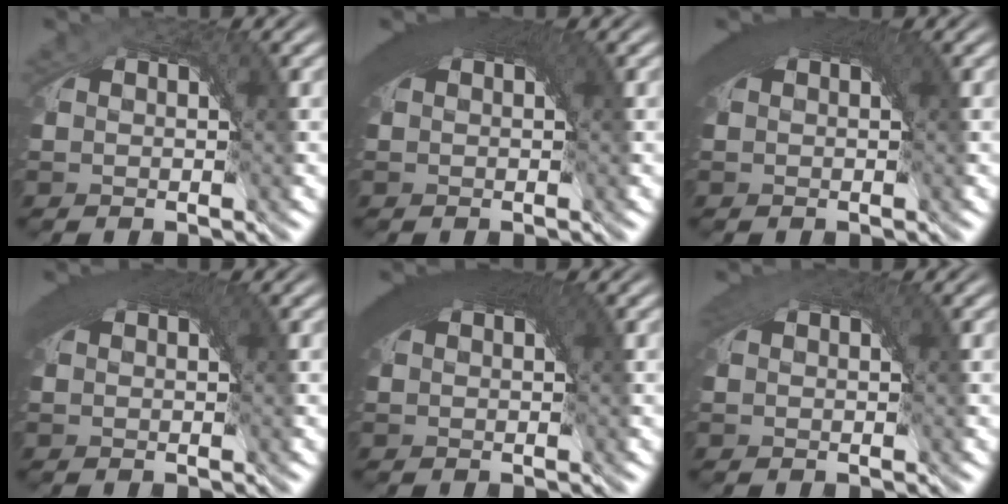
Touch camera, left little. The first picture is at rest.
{"total": 5.0, "force": [1.6, 1.7, 4.5], "torque": [-0.053, 0.012, 0.019]}
{"total": 4.9, "force": [1.7, 1.7, 4.3], "torque": [-0.051, 0.013, 0.020]}
{"total": 4.0, "force": [1.3, 1.4, 3.6], "torque": [-0.044, 0.008, 0.015]}
{"total": 6.3, "force": [2.0, 2.3, 5.5], "torque": [-0.066, 0.018, 0.022]}
{"total": 1.6, "force": [0.4, 0.3, 1.5], "torque": [-0.014, -0.003, 0.008]}